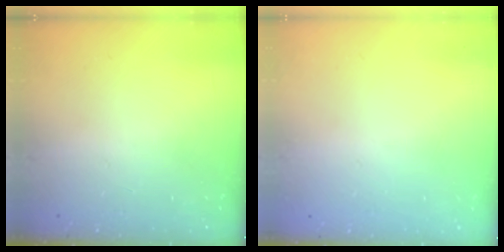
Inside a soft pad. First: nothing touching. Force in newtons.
{"total": 0.0}